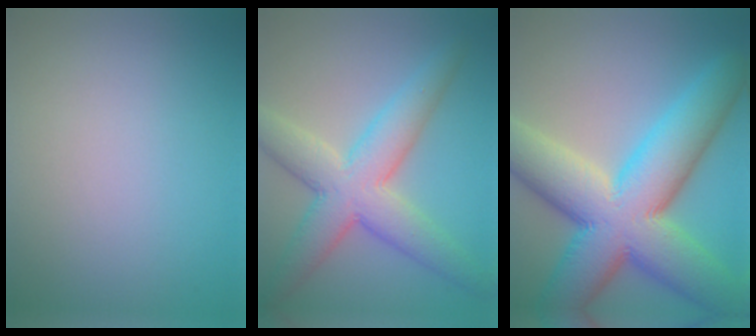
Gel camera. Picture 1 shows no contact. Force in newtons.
{"total": 7.5, "press": 7.5, "slide": 0.3}
{"total": 14.5, "press": 14.5, "slide": 0.6}